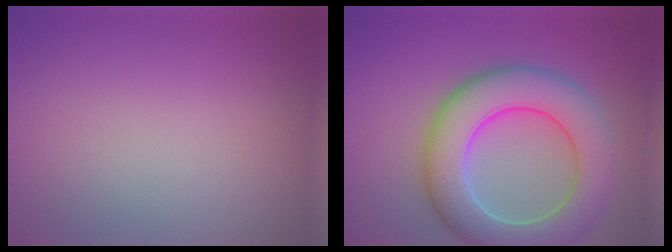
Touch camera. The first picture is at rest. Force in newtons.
{"total": 9.3, "press": 9.3, "slide": 0.6}